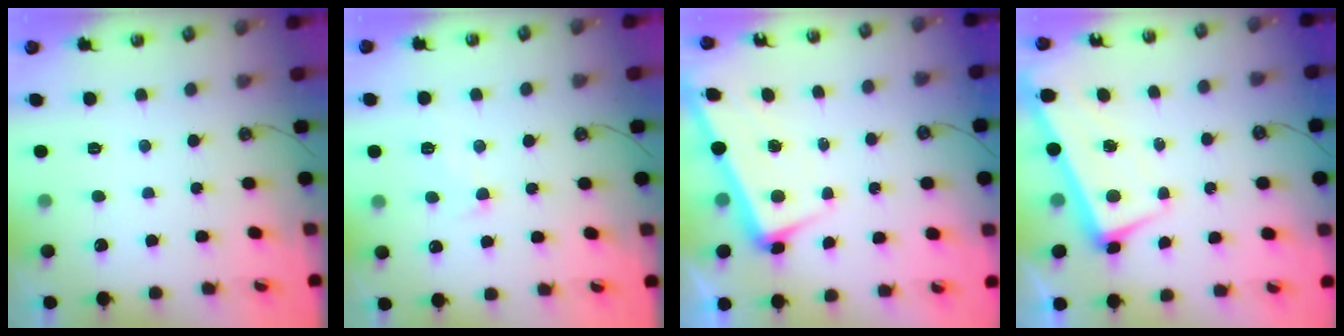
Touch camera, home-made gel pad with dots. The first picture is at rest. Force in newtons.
{"total": 2.4, "press": 2.4, "slide": 0.3}
{"total": 3.0, "press": 2.9, "slide": 0.8}
{"total": 1.6, "press": 0.6, "slide": 1.4}